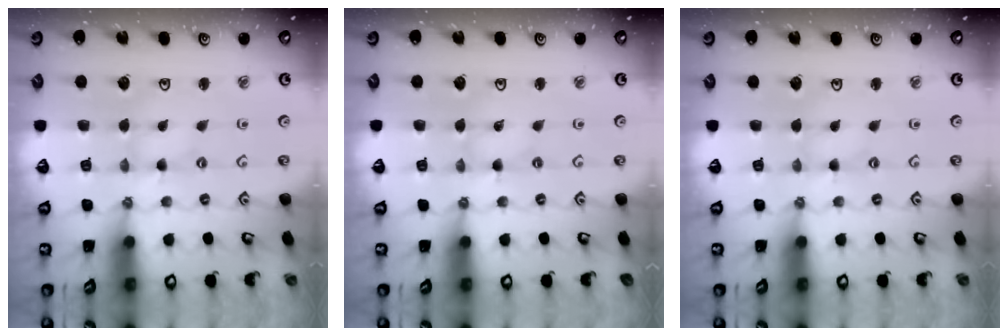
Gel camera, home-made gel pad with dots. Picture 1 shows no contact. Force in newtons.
{"total": 0.0}
{"total": 0.0}